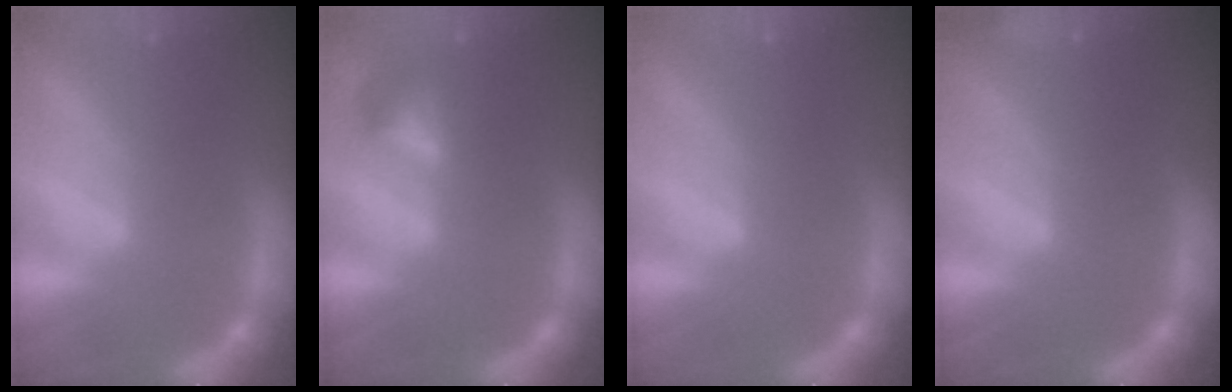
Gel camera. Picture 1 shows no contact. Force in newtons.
{"total": 2.4}
{"total": 0.0}
{"total": 2.4}